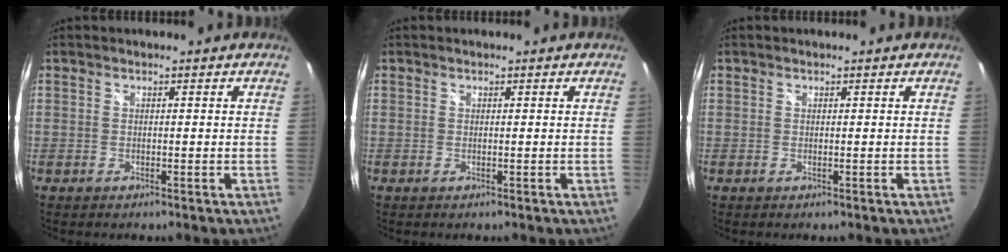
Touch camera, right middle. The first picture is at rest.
{"total": 0.0}
{"total": 0.0}